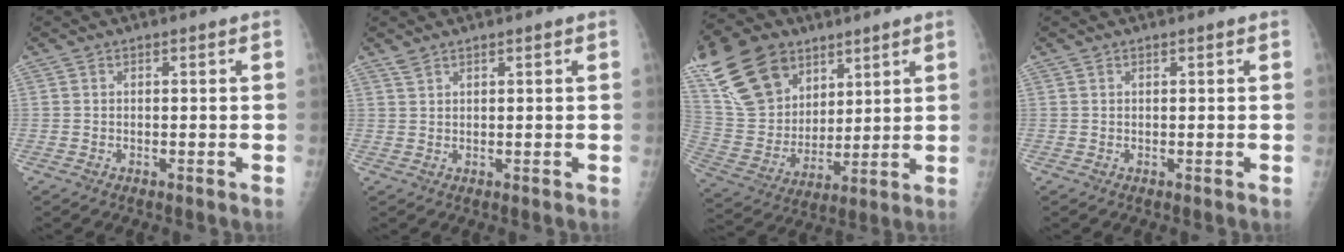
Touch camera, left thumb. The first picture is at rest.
{"total": 1.2, "force": [1.1, 0.3, 0.6], "torque": [-0.008, 0.002, 0.025]}
{"total": 22.0, "force": [12.6, 14.5, 10.7], "torque": [-0.200, -0.023, 0.244]}
{"total": 0.0}